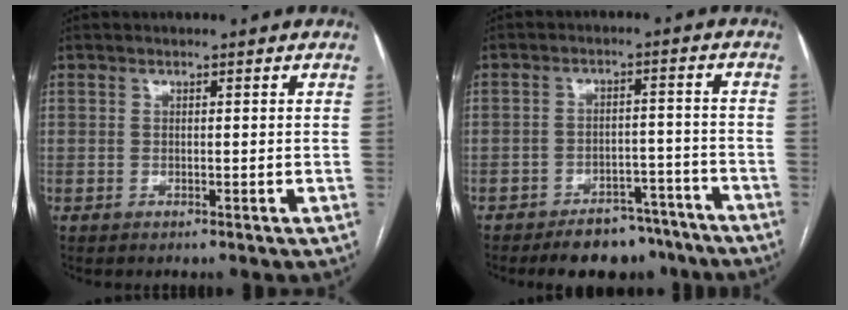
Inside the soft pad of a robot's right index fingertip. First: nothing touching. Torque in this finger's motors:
{"motor_torque": [0.57, -0.60, 0.29, 0.05]}